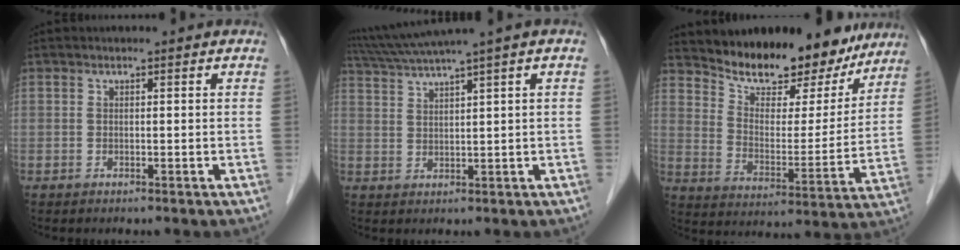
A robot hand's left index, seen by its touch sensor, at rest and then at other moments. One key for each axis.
{"total": 6.9, "fx": 5.3, "fy": -1.8, "fz": 4.1, "tx": -0.079, "ty": 0.021, "tz": 0.099}
{"total": 17.9, "fx": 15.8, "fy": 5.6, "fz": 6.4, "tx": -0.089, "ty": -0.016, "tz": 0.233}